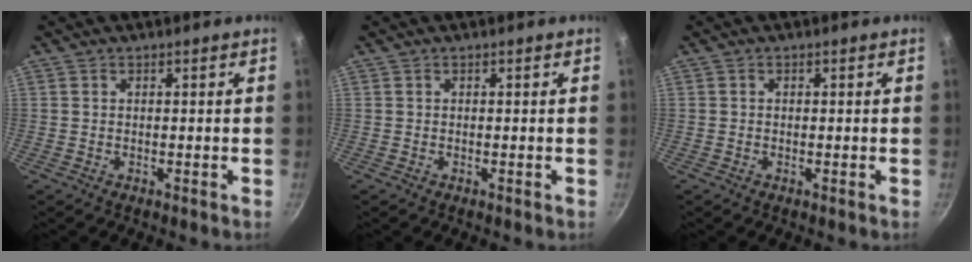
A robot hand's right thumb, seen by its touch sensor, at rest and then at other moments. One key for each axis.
{"total": 0.0}
{"total": 0.0}